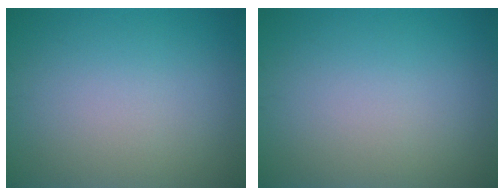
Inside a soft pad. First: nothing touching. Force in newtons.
{"total": 0.0}